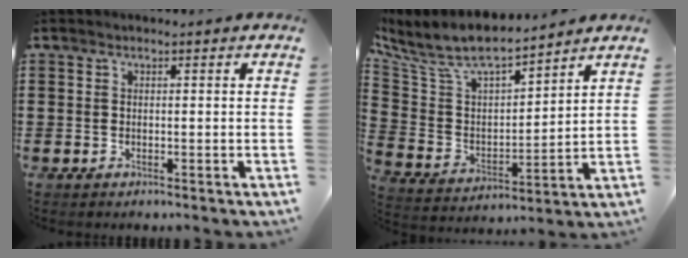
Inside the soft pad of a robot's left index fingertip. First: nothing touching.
{"total": 9.0, "force": [7.7, 2.3, 4.2], "torque": [-0.117, -0.045, 0.131]}